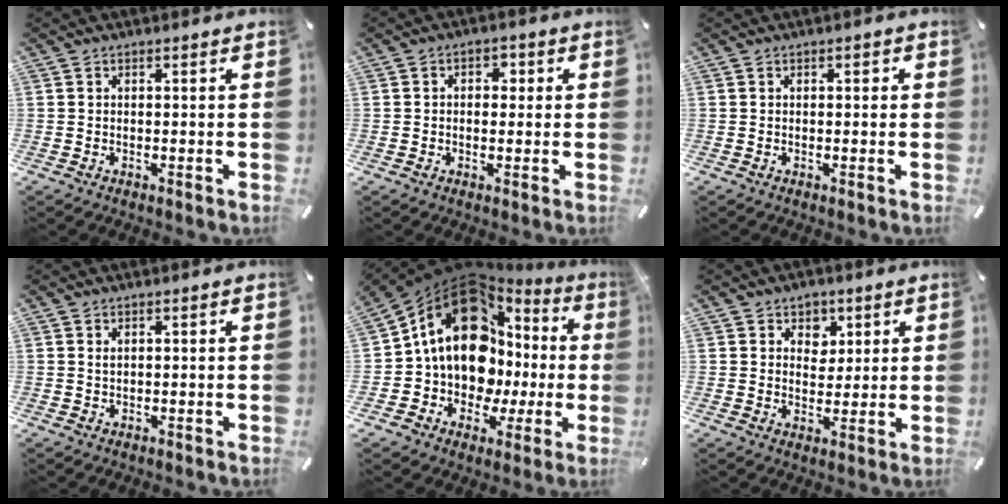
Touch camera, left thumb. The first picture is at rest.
{"total": 3.1, "force": [-0.2, 2.4, 1.9], "torque": [-0.023, 0.006, -0.011]}
{"total": 0.7, "force": [-0.1, 0.5, 0.4], "torque": [-0.007, 0.004, -0.003]}
{"total": 0.9, "force": [0.4, 0.5, 0.6], "torque": [-0.013, 0.001, 0.007]}
{"total": 19.3, "force": [4.5, 14.5, 11.9], "torque": [-0.205, -0.039, 0.083]}
{"total": 5.1, "force": [2.1, 4.5, 1.0], "torque": [-0.005, -0.007, 0.031]}